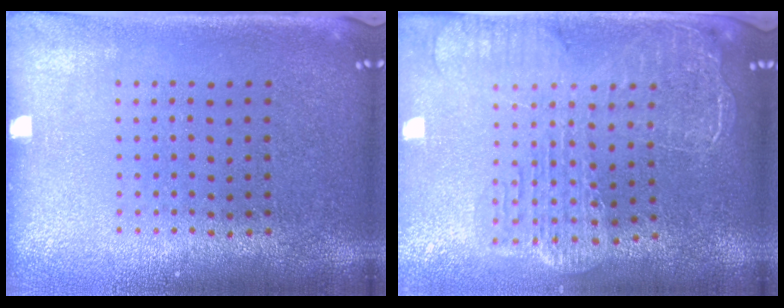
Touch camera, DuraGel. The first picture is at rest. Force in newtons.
{"total": 2.7, "press": 2.3, "slide": 1.4}